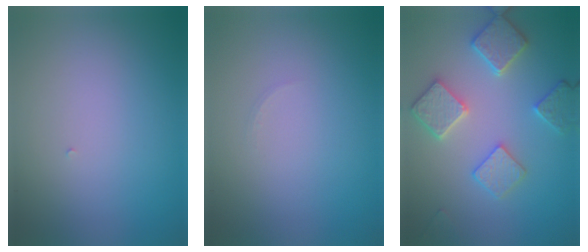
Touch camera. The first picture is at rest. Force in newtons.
{"total": 0.6, "press": 0.6, "slide": 0.1}
{"total": 4.2, "press": 4.1, "slide": 0.9}